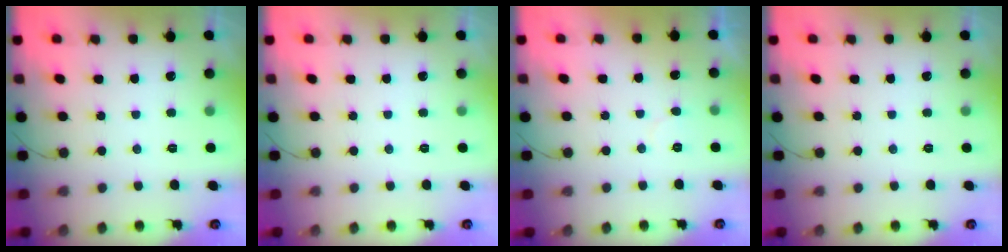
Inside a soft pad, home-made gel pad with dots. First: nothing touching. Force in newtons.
{"total": 0.0}
{"total": 3.0, "press": 3.0, "slide": 0.2}
{"total": 0.0}